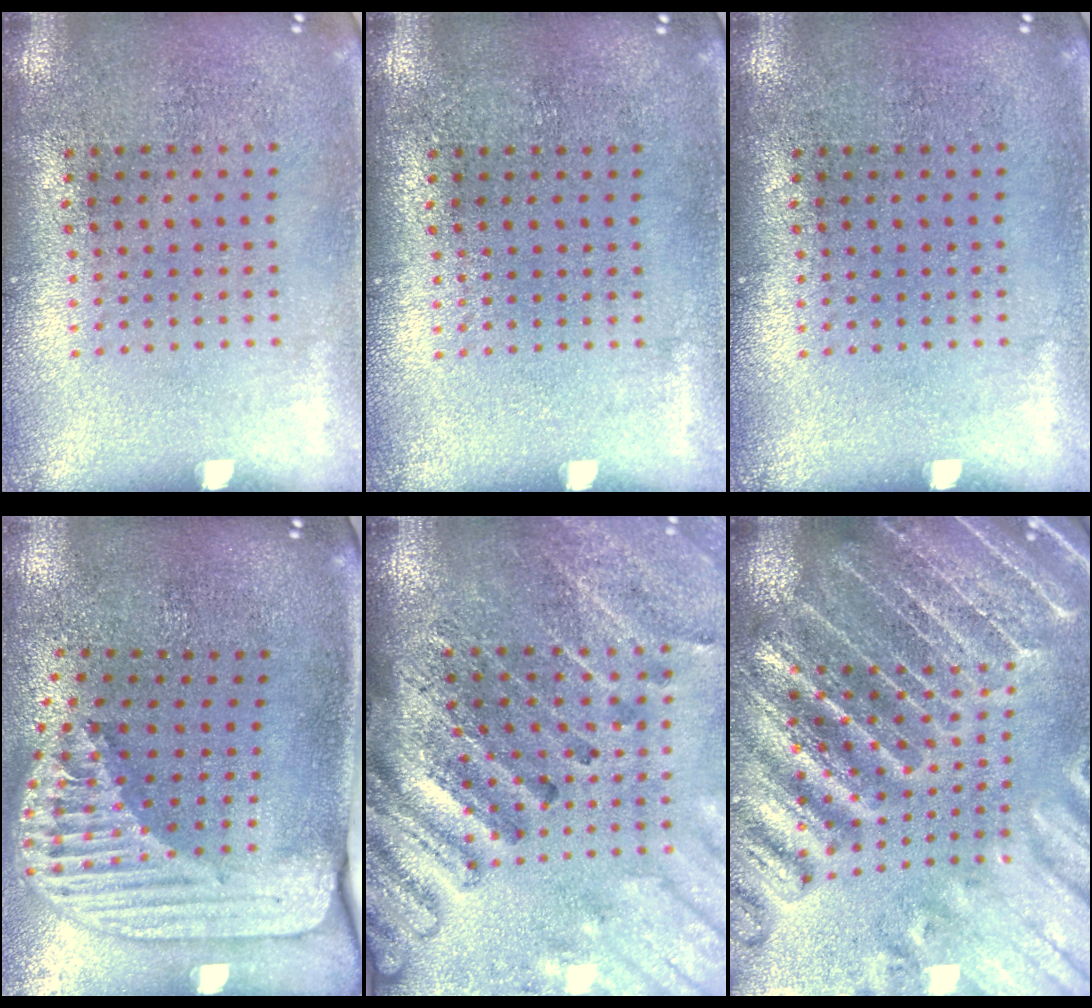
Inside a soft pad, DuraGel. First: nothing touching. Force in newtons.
{"total": 0.0}
{"total": 0.0}
{"total": 2.6, "press": 1.8, "slide": 1.8}
{"total": 3.0, "press": 2.9, "slide": 0.8}
{"total": 4.5, "press": 4.1, "slide": 1.8}